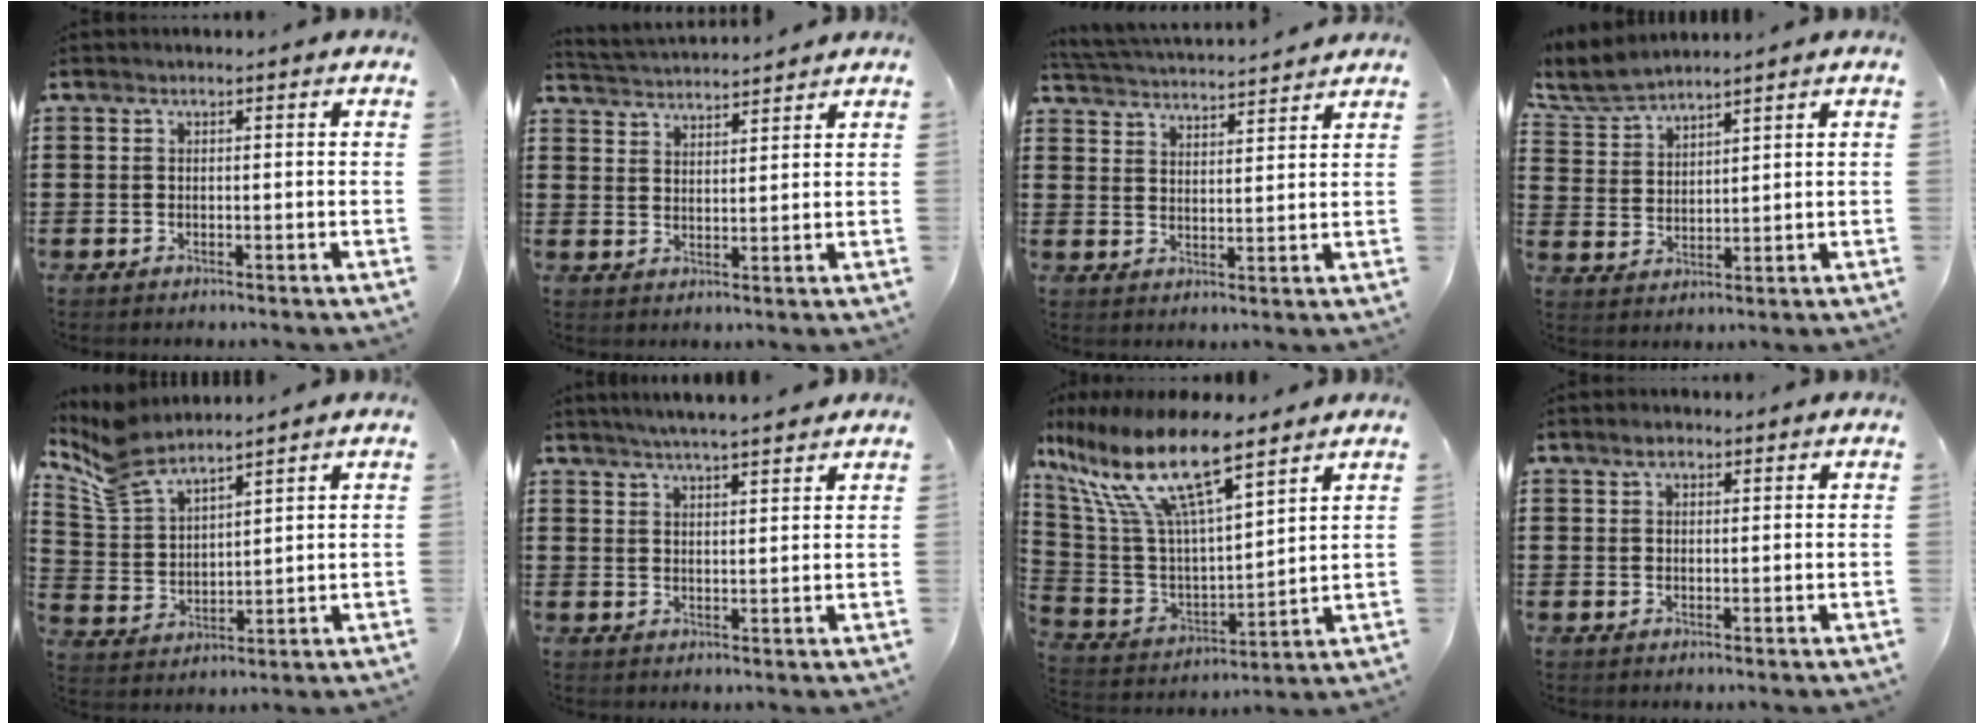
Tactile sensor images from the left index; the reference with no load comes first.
{"total": 2.9, "force": [2.8, -0.3, -0.4], "torque": [-0.005, -0.015, 0.049]}
{"total": 3.5, "force": [3.4, -0.3, 0.0], "torque": [-0.018, -0.026, 0.057]}
{"total": 5.0, "force": [4.7, 1.1, 1.4], "torque": [-0.048, -0.014, 0.085]}
{"total": 7.3, "force": [6.6, 1.5, 2.6], "torque": [-0.077, -0.024, 0.124]}
{"total": 3.2, "force": [3.0, -0.3, 0.9], "torque": [-0.026, -0.006, 0.054]}
{"total": 15.0, "force": [9.2, 4.5, 11.0], "torque": [-0.253, -0.049, 0.155]}
{"total": 2.1, "force": [1.3, 1.1, 1.2], "torque": [-0.019, 0.002, 0.023]}